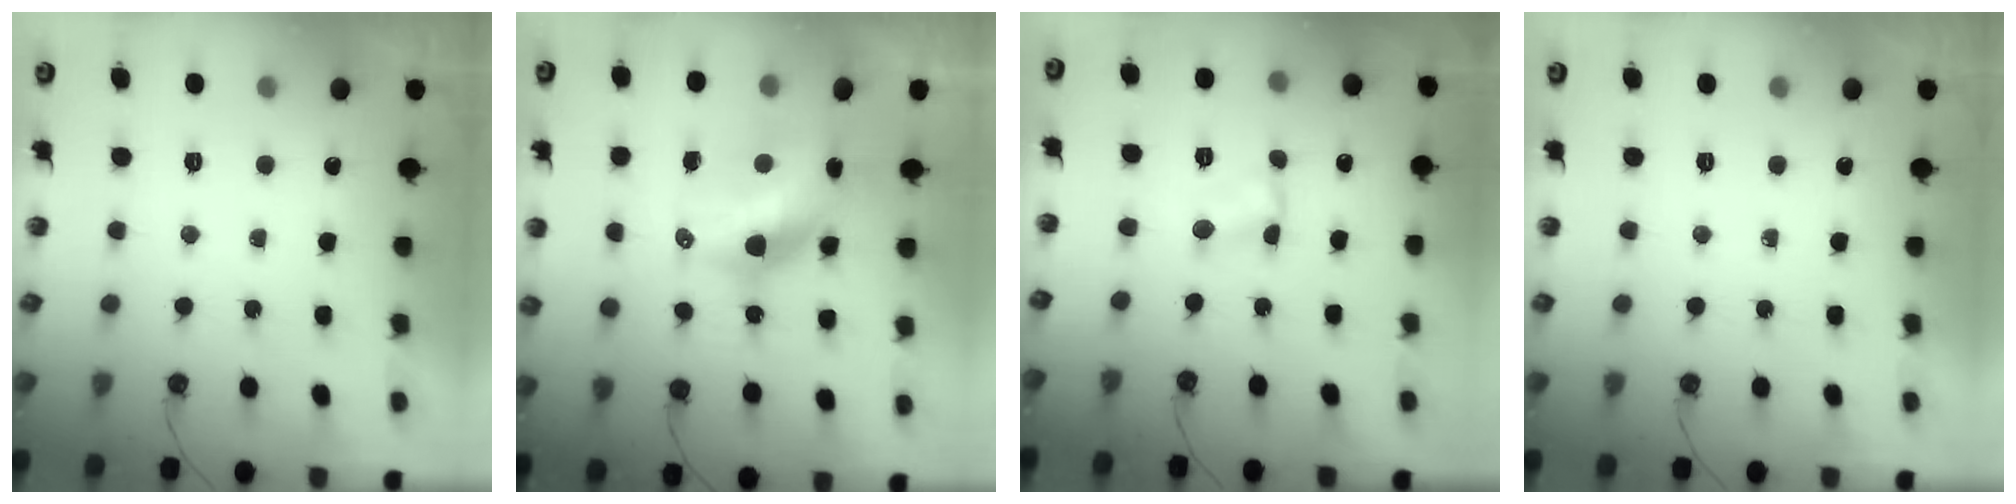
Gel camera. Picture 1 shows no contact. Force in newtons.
{"total": 13.7, "press": 13.2, "slide": 3.8}
{"total": 2.5, "press": 2.5, "slide": 0.3}
{"total": 0.0}